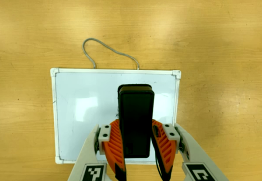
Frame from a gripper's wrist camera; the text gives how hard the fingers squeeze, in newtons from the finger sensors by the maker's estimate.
{"total": 6.3, "left": 5.6, "right": 7.0}